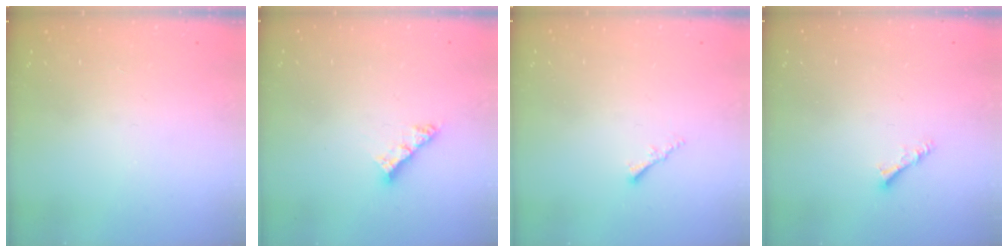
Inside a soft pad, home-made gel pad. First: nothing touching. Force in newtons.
{"total": 5.3, "press": 5.3, "slide": 0.6}
{"total": 1.5, "press": 1.5, "slide": 0.4}
{"total": 3.0, "press": 2.9, "slide": 0.6}